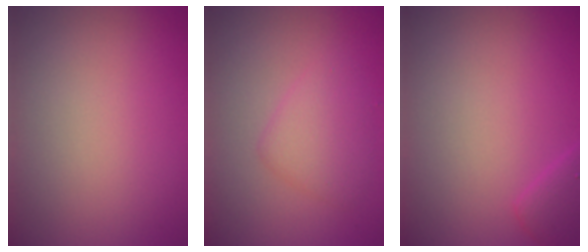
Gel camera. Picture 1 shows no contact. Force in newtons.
{"total": 2.8, "press": 2.8, "slide": 0.2}
{"total": 1.8, "press": 1.8, "slide": 0.1}